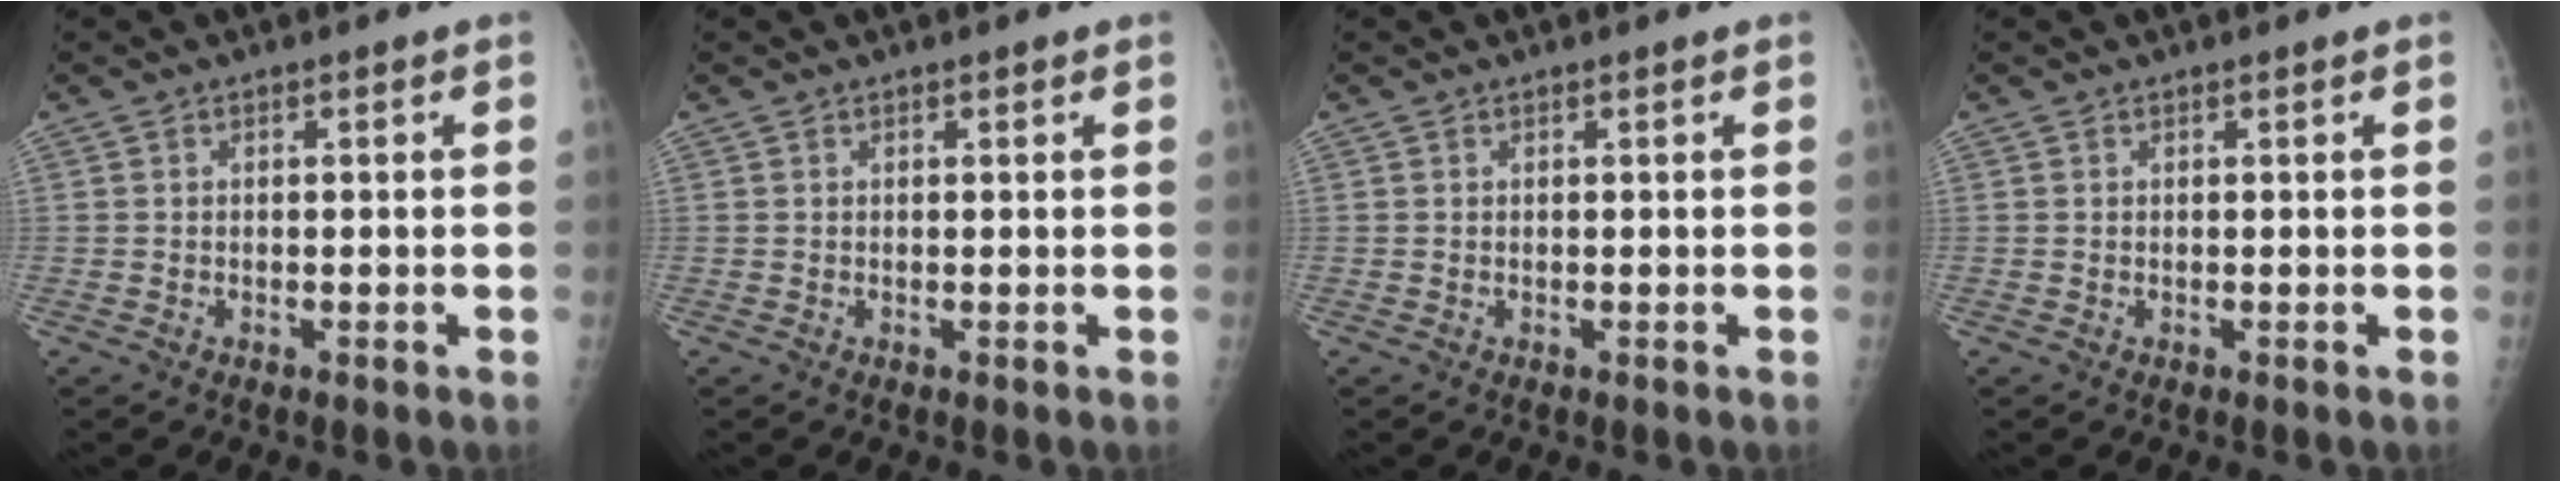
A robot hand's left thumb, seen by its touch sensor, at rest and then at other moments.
{"total": 0.6, "force": [0.5, 0.2, 0.4], "torque": [-0.004, -0.001, 0.007]}
{"total": 0.0}
{"total": 0.0}